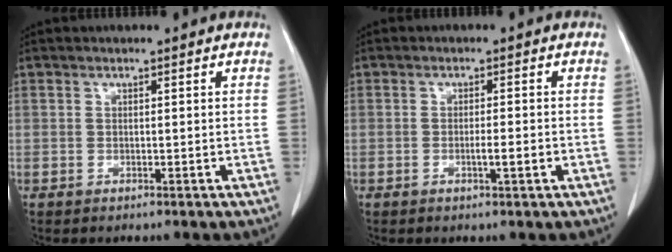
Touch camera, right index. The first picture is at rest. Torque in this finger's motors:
{"motor_torque": [0.39, -0.30, 0.19, 0.05]}